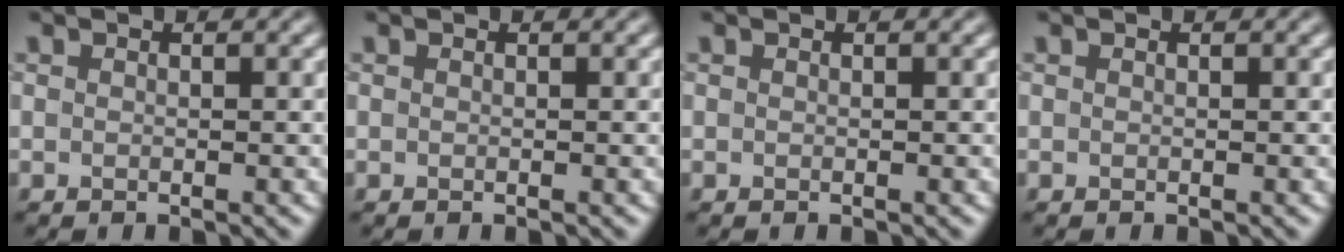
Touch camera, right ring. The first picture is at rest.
{"total": 0.0}
{"total": 0.0}
{"total": 0.0}